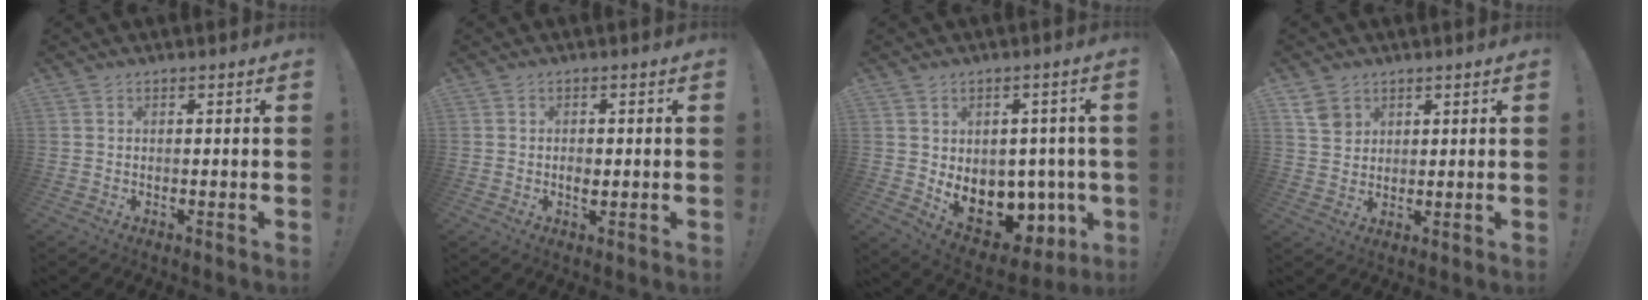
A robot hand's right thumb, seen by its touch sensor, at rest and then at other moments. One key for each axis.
{"total": 1.7, "fx": -0.5, "fy": 1.1, "fz": 1.2, "tx": -0.016, "ty": 0.000, "tz": -0.009}
{"total": 11.6, "fx": -1.8, "fy": 9.1, "fz": 6.9, "tx": -0.090, "ty": -0.004, "tz": -0.017}
{"total": 5.4, "fx": 3.2, "fy": 4.0, "fz": 1.6, "tx": -0.020, "ty": -0.013, "tz": 0.062}